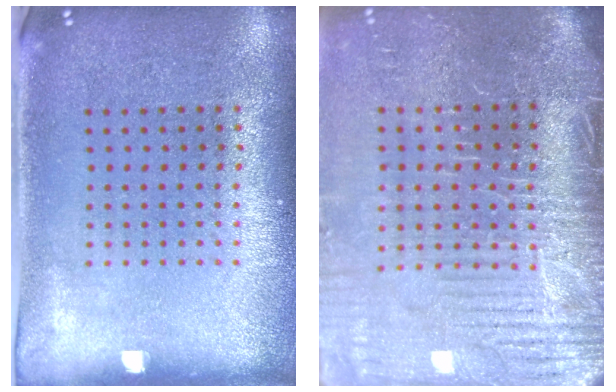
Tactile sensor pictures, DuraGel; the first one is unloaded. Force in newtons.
{"total": 4.6, "press": 4.1, "slide": 2.2}